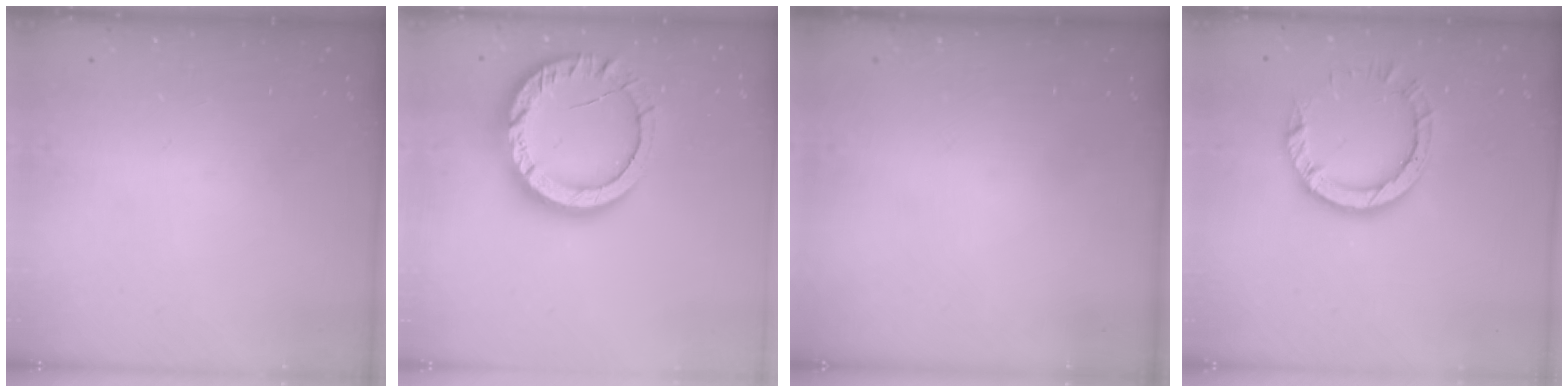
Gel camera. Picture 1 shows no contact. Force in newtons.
{"total": 16.7, "press": 16.6, "slide": 1.4}
{"total": 0.0}
{"total": 7.6, "press": 7.6, "slide": 0.8}